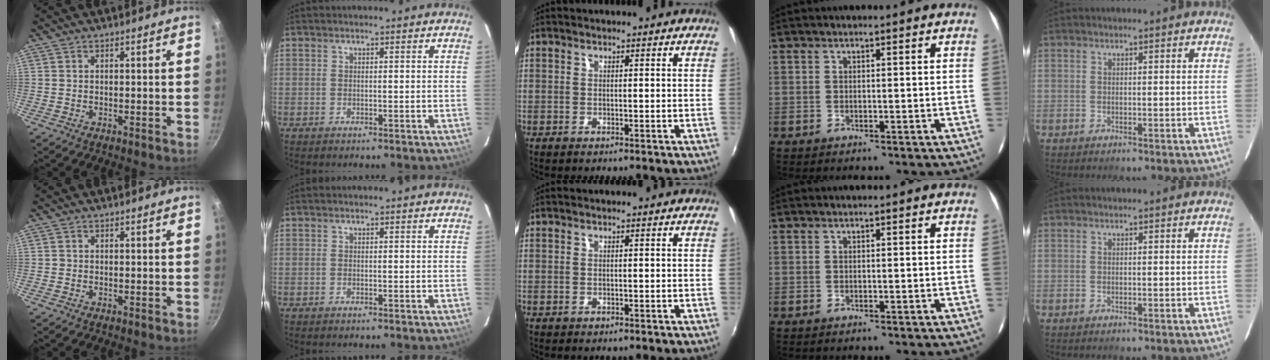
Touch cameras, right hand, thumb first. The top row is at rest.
{}